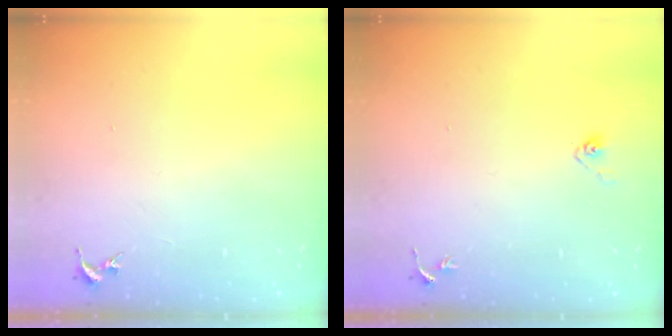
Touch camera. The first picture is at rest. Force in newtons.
{"total": 3.5, "press": 3.2, "slide": 1.5}